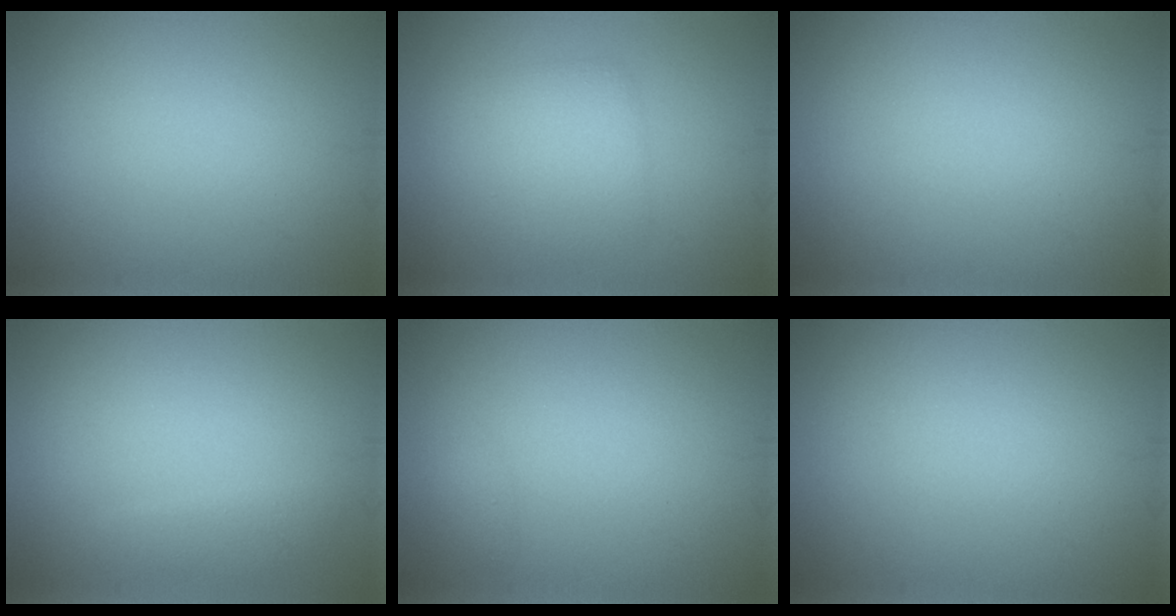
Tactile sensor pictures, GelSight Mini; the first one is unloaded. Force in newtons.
{"total": 3.6, "press": 3.6, "slide": 0.2}
{"total": 0.0}
{"total": 1.4, "press": 1.4, "slide": 0.0}
{"total": 0.6, "press": 0.6, "slide": 0.1}
{"total": 0.0}